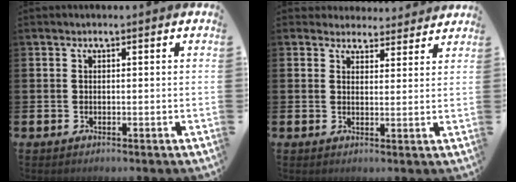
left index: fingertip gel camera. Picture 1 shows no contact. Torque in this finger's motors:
{"motor_torque": [0.94, -1.20, 0.15, -0.01]}